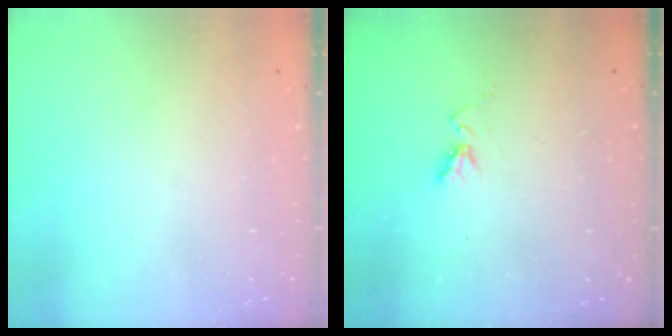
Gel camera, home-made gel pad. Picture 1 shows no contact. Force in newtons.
{"total": 4.4, "press": 4.4, "slide": 0.6}